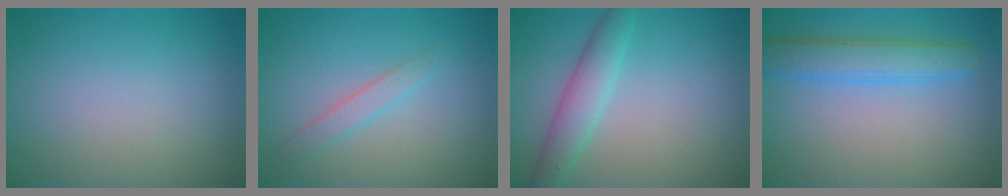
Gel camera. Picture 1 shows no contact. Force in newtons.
{"total": 1.6, "press": 1.6, "slide": 0.1}
{"total": 3.2, "press": 3.2, "slide": 0.1}
{"total": 3.9, "press": 3.9, "slide": 0.2}